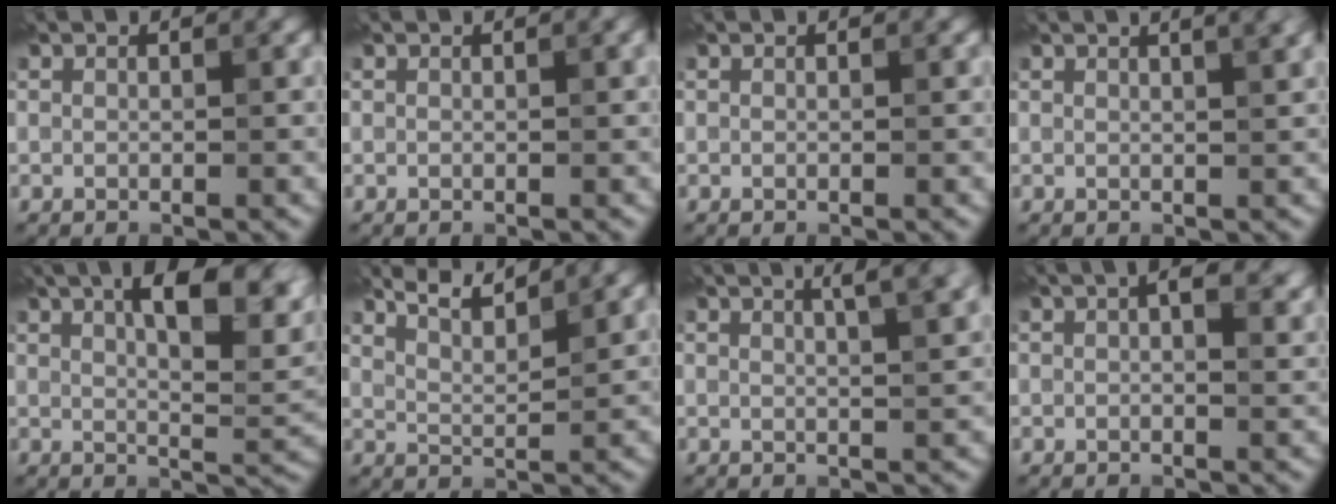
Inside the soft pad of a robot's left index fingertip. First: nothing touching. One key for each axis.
{"total": 0.5, "fx": 0.2, "fy": 0.1, "fz": 0.5, "tx": -0.005, "ty": 0.004, "tz": 0.001}
{"total": 0.0}
{"total": 4.7, "fx": 2.7, "fy": 1.9, "fz": 3.3, "tx": -0.010, "ty": 0.027, "tz": 0.002}
{"total": 11.7, "fx": 5.4, "fy": 3.8, "fz": 9.6, "tx": -0.111, "ty": 0.022, "tz": 0.078}
{"total": 3.7, "fx": 3.2, "fy": 0.5, "fz": 1.6, "tx": -0.027, "ty": 0.004, "tz": 0.051}
{"total": 6.1, "fx": 3.5, "fy": 2.2, "fz": 4.5, "tx": -0.025, "ty": 0.041, "tz": 0.018}
{"total": 4.9, "fx": 2.1, "fy": 2.1, "fz": 3.9, "tx": -0.041, "ty": 0.009, "tz": 0.023}